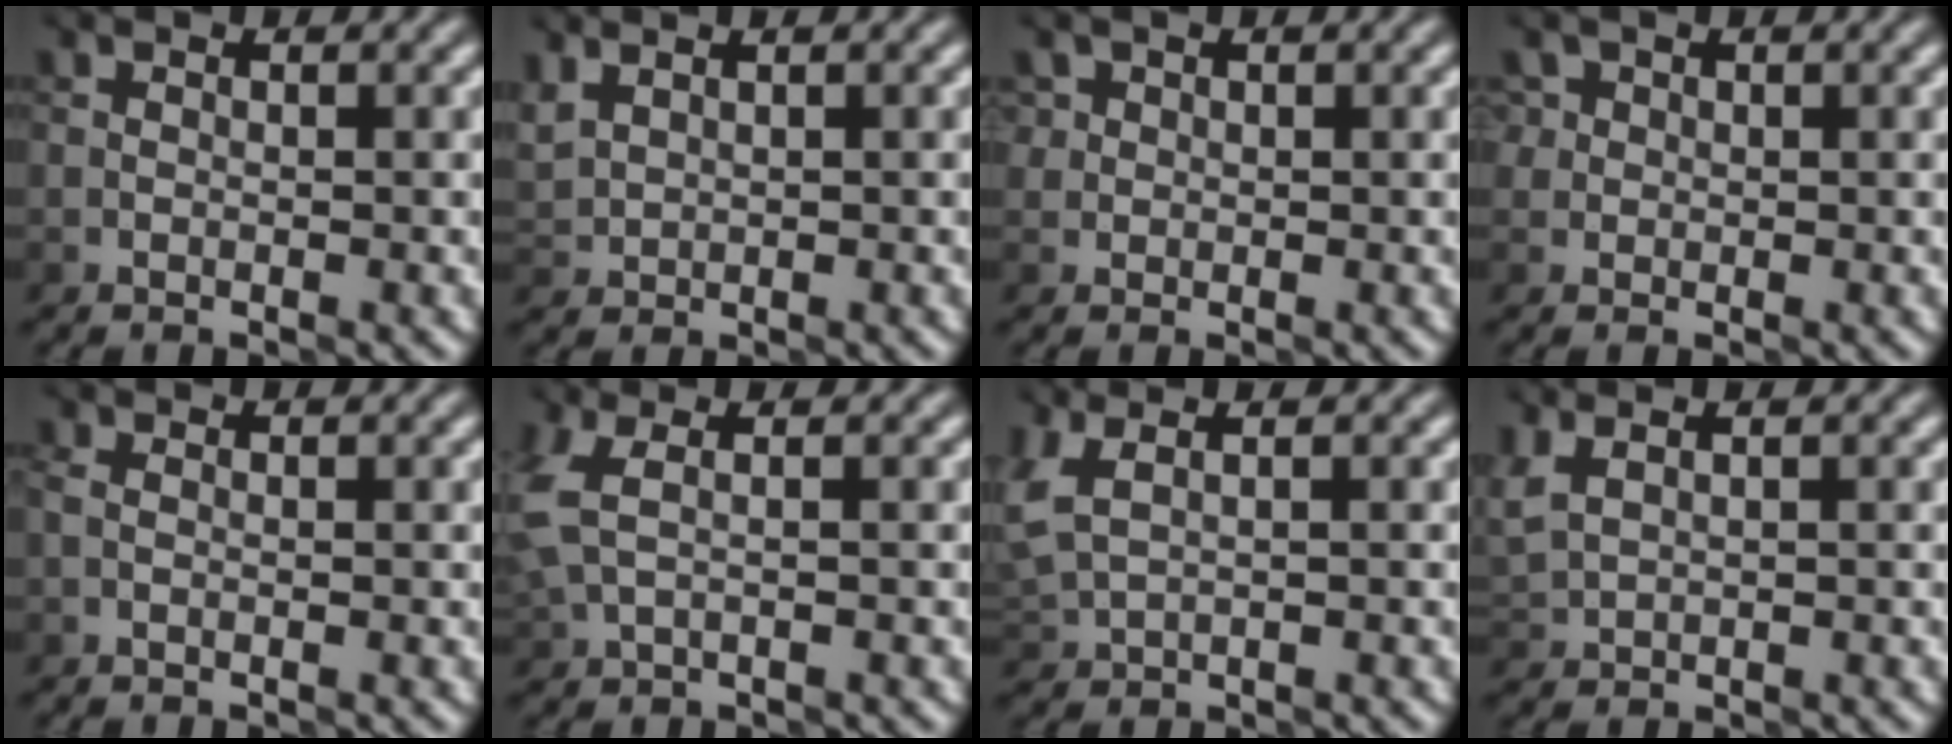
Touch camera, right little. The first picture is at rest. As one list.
[{"total": 2.0, "force": [1.0, 1.4, 1.1], "torque": [-0.038, 0.002, 0.029]}, {"total": 1.2, "force": [0.5, 1.1, 0.1], "torque": [-0.006, 0.003, 0.011]}, {"total": 1.8, "force": [0.7, 1.6, 0.5], "torque": [-0.009, 0.007, 0.014]}, {"total": 0.0}, {"total": 2.5, "force": [0.3, 1.3, 2.1], "torque": [-0.075, 0.000, 0.012]}, {"total": 3.4, "force": [1.2, 2.0, 2.5], "torque": [-0.083, -0.002, 0.040]}, {"total": 2.3, "force": [1.0, 1.4, 1.5], "torque": [-0.051, 0.003, 0.030]}]